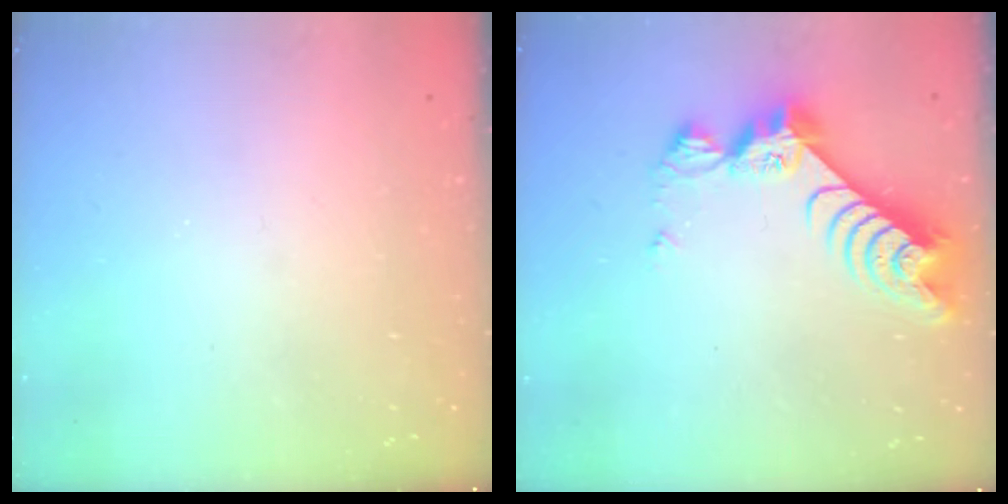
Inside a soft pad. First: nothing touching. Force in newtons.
{"total": 9.9, "press": 9.8, "slide": 1.0}